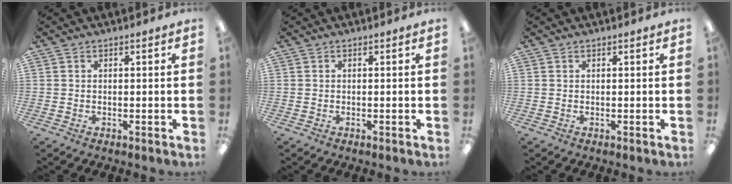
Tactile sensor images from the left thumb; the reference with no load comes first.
{"total": 0.0}
{"total": 0.5, "force": [0.3, 0.3, 0.3], "torque": [-0.006, 0.003, 0.005]}